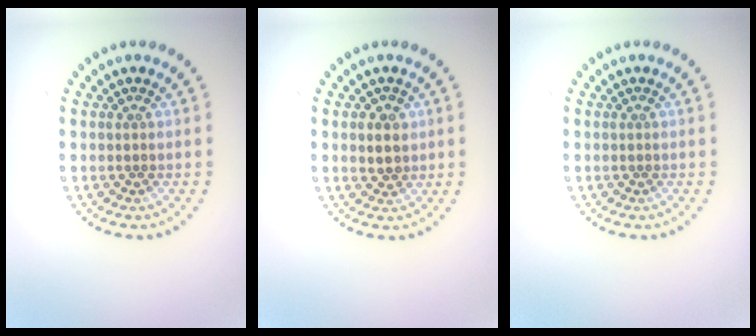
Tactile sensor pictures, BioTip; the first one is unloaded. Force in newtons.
{"total": 2.4, "press": 2.3, "slide": 0.9}
{"total": 0.0}